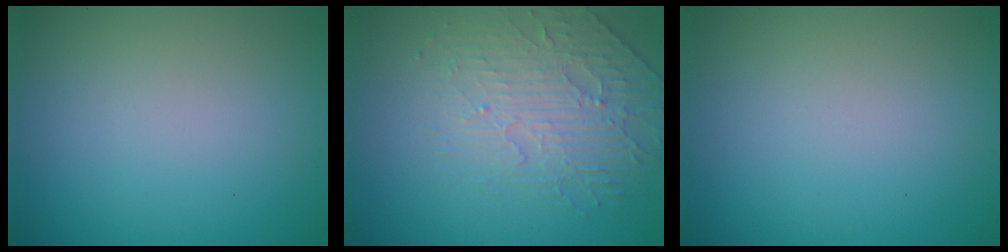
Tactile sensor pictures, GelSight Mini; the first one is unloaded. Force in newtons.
{"total": 2.8, "press": 2.3, "slide": 1.6}
{"total": 0.0}